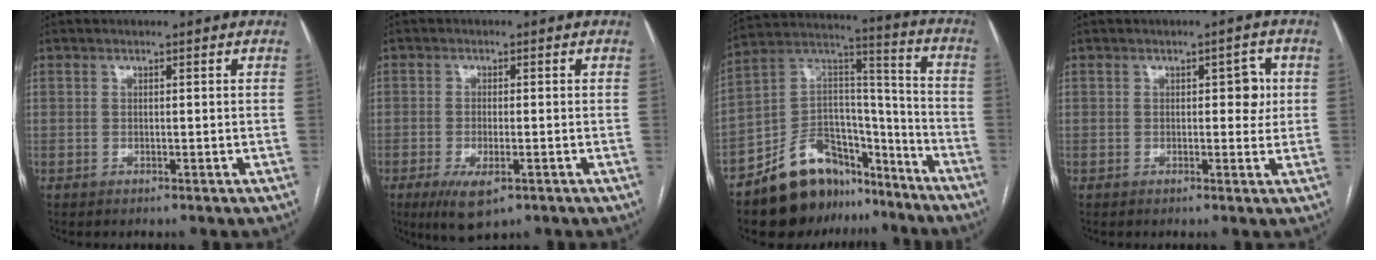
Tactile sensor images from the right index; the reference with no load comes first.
{"total": 5.8, "force": [-2.9, 1.9, 4.6], "torque": [-0.086, -0.013, -0.041]}
{"total": 17.6, "force": [-13.5, 8.5, 7.4], "torque": [-0.118, 0.063, -0.227]}
{"total": 3.4, "force": [0.6, 1.8, 2.8], "torque": [-0.033, 0.010, 0.007]}